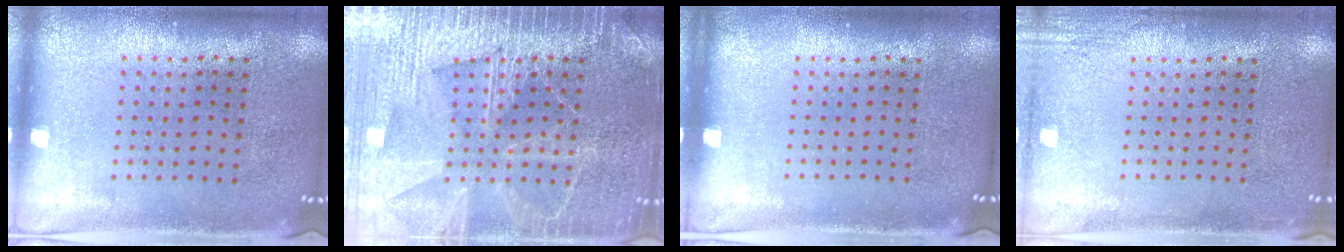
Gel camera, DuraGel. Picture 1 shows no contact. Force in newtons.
{"total": 6.5, "press": 6.5, "slide": 0.8}
{"total": 0.0}
{"total": 1.8, "press": 1.8, "slide": 0.2}